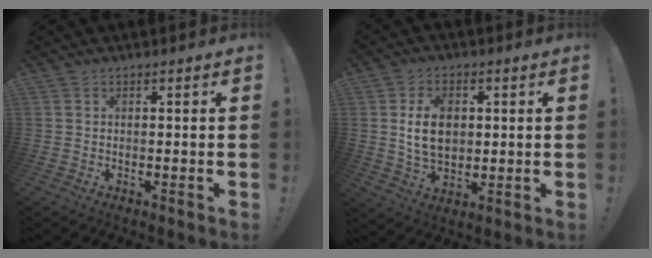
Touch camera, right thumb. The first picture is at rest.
{"total": 10.8, "force": [1.4, 7.6, 7.6], "torque": [-0.127, 0.008, 0.026]}